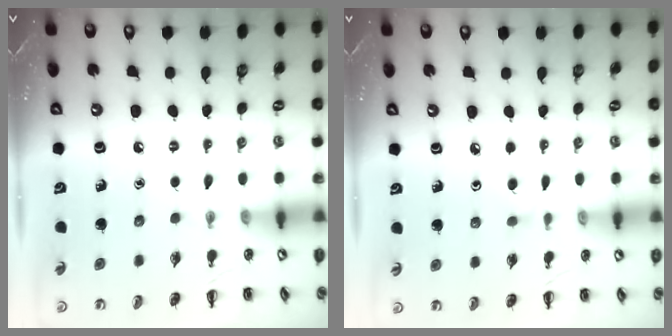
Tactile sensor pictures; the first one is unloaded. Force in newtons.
{"total": 3.3, "press": 3.0, "slide": 1.4}